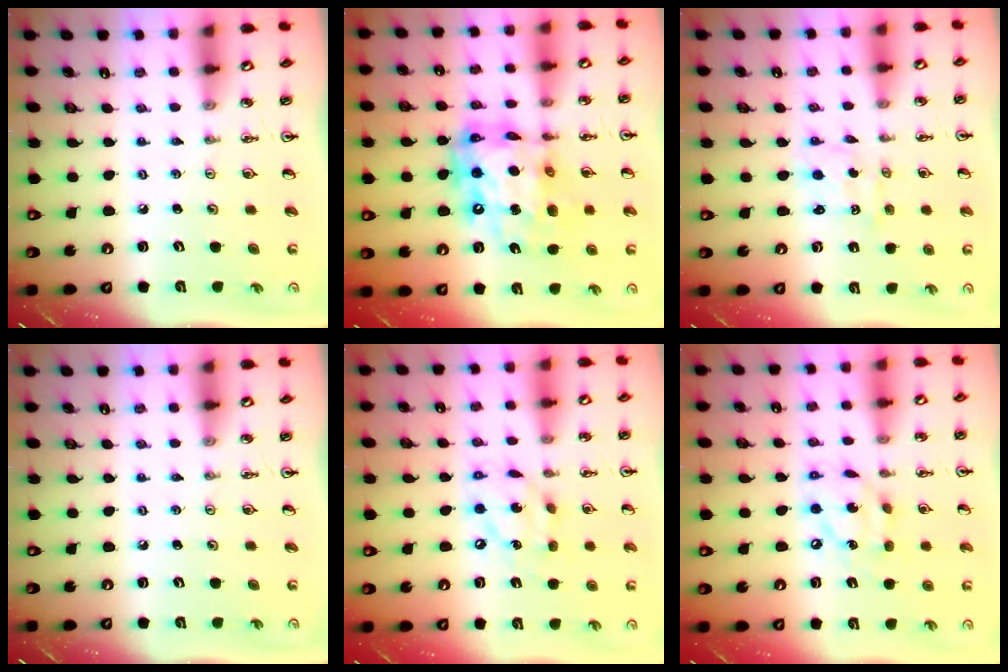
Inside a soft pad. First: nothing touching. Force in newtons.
{"total": 17.7, "press": 17.5, "slide": 2.3}
{"total": 0.7, "press": 0.7, "slide": 0.1}
{"total": 0.0}
{"total": 11.8, "press": 11.8, "slide": 0.9}
{"total": 11.8, "press": 11.8, "slide": 0.9}